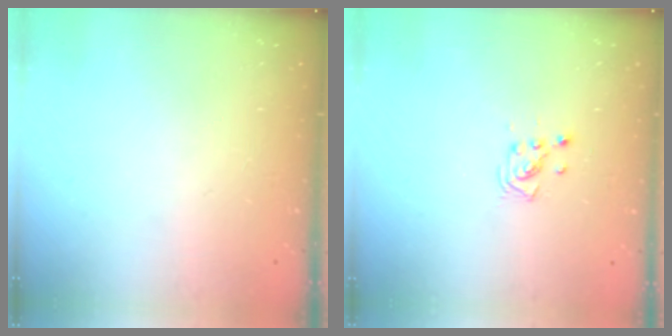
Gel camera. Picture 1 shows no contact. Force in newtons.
{"total": 3.0, "press": 3.0, "slide": 0.5}